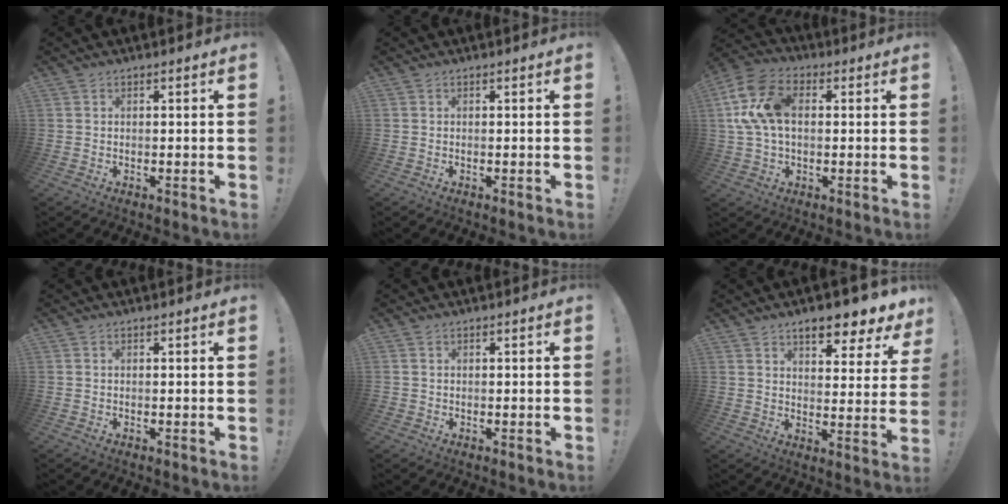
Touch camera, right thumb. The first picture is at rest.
{"total": 0.0}
{"total": 15.8, "force": [2.2, 10.6, 11.5], "torque": [-0.225, 0.009, 0.043]}
{"total": 0.0}
{"total": 0.7, "force": [0.1, 0.7, 0.0], "torque": [-0.002, 0.003, 0.002]}
{"total": 9.0, "force": [6.7, 2.5, 5.6], "torque": [-0.078, -0.048, 0.114]}